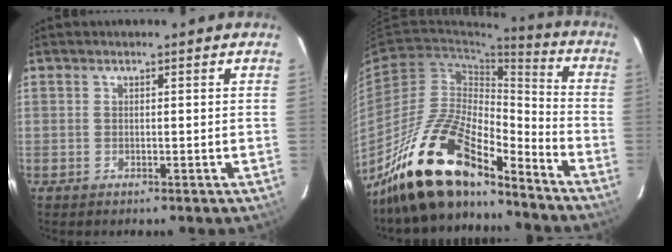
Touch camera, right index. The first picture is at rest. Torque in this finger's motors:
{"motor_torque": [1.05, -1.09, 1.05, 0.21]}